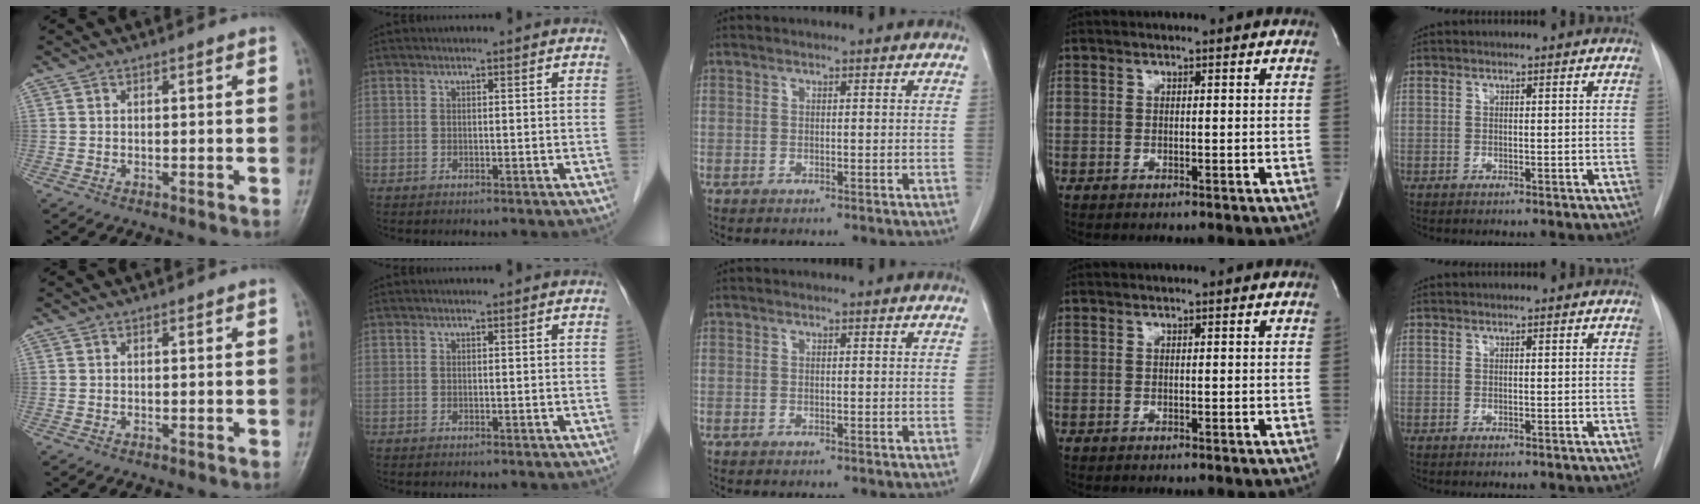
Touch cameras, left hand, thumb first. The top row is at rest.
{}